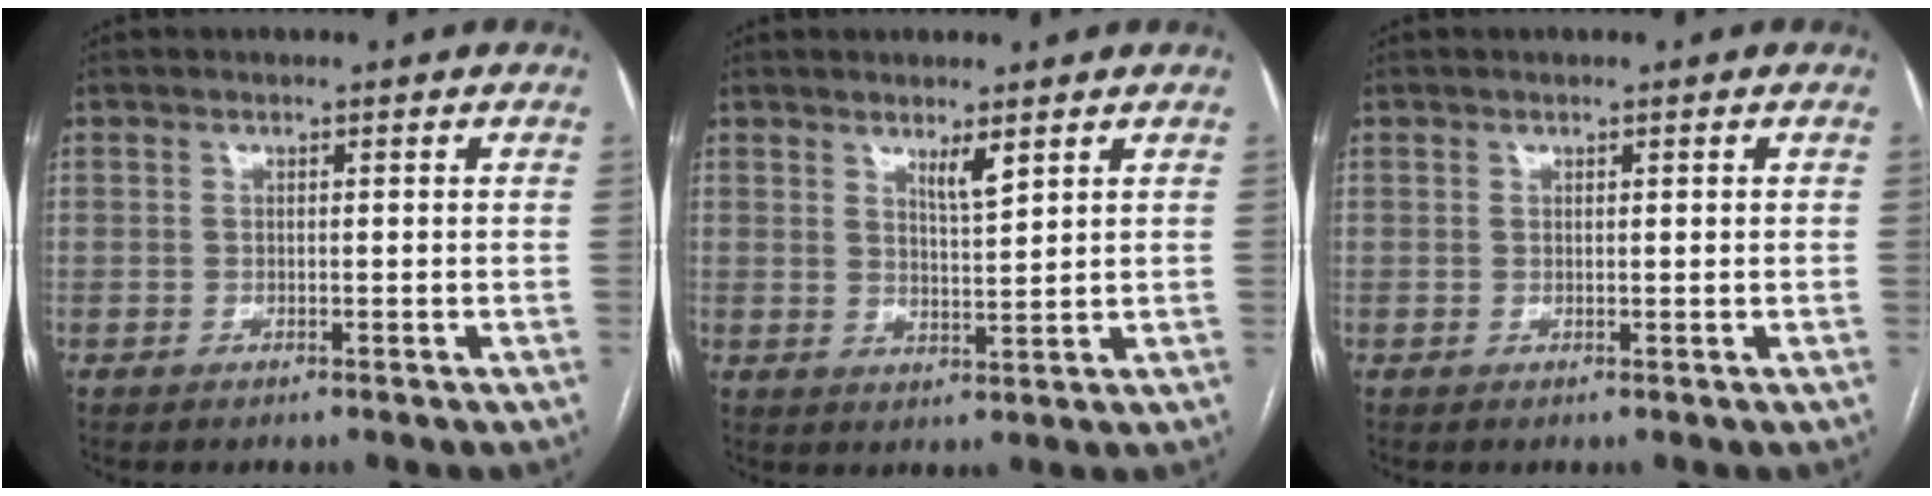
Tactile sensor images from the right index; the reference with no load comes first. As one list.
[{"total": 3.1, "force": [2.2, 0.3, 2.2], "torque": [-0.043, -0.010, 0.042]}, {"total": 0.0}]